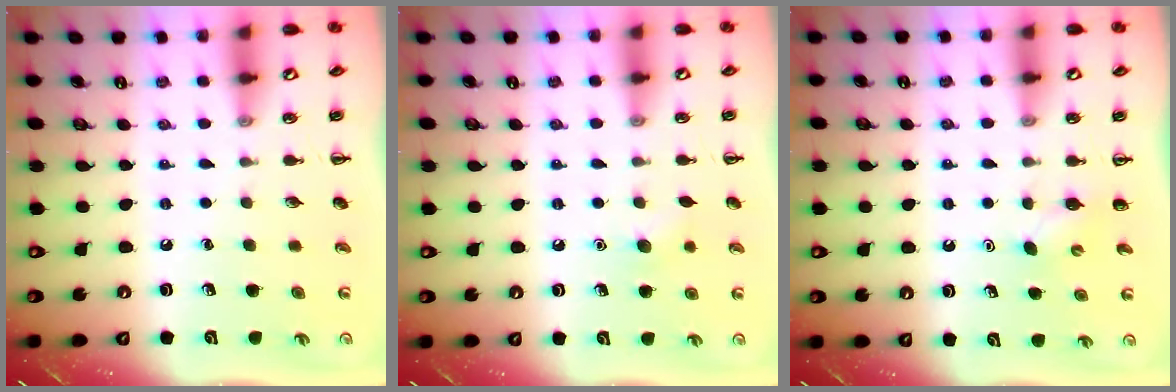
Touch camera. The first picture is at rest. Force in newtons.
{"total": 4.5, "press": 4.3, "slide": 1.2}
{"total": 2.7, "press": 2.6, "slide": 0.7}